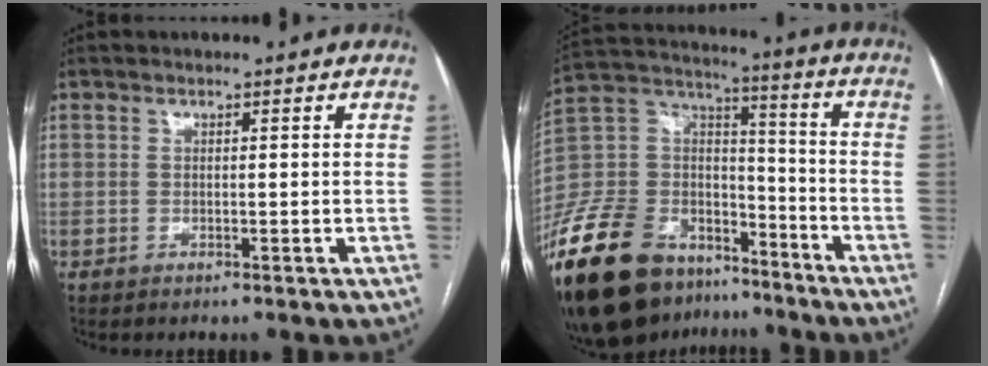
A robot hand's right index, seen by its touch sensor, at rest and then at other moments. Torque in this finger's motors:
{"motor_torque": [0.87, -1.27, -0.50, -0.21]}